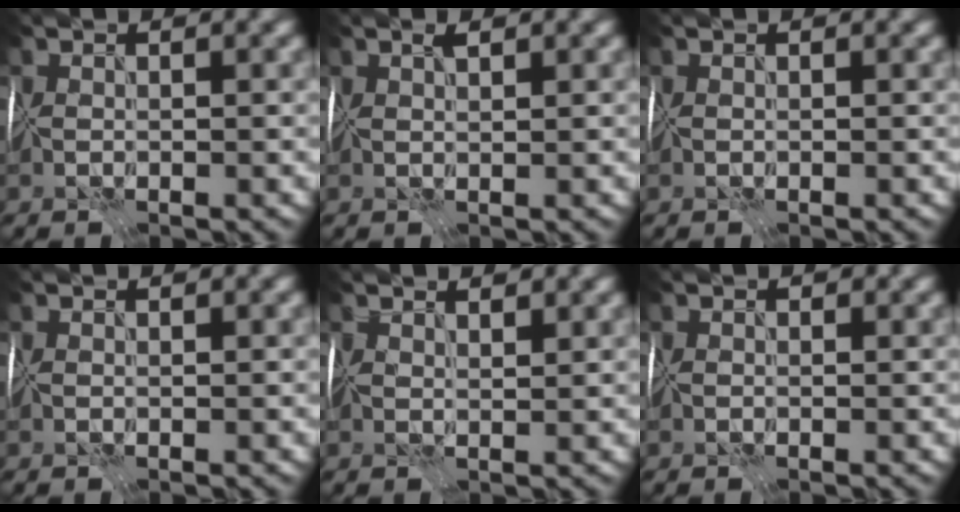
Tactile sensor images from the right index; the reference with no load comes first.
{"total": 1.3, "force": [0.9, 0.2, 0.9], "torque": [-0.017, 0.004, 0.014]}
{"total": 0.0}
{"total": 0.6, "force": [0.5, 0.1, 0.2], "torque": [-0.003, 0.006, 0.008]}
{"total": 2.3, "force": [1.7, 0.7, 1.4], "torque": [-0.023, 0.007, 0.021]}
{"total": 0.8, "force": [0.3, 0.6, 0.2], "torque": [0.003, 0.002, 0.001]}